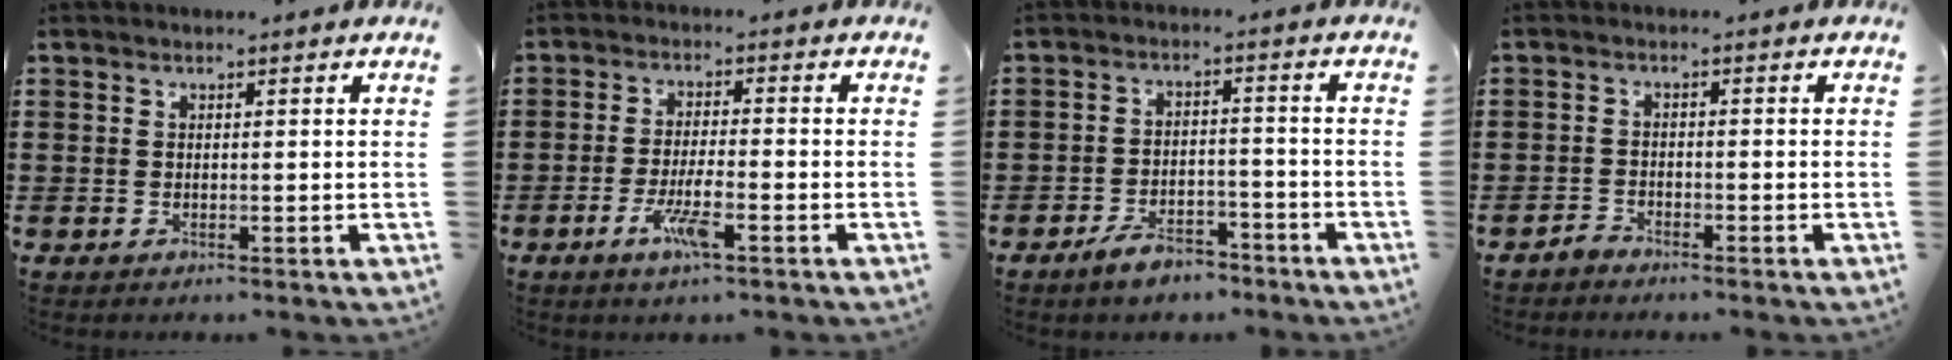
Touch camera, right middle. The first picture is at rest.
{"total": 5.3, "force": [-2.8, 0.9, 4.4], "torque": [-0.091, -0.005, -0.053]}
{"total": 4.6, "force": [-4.1, 1.4, 1.7], "torque": [-0.033, 0.011, -0.081]}
{"total": 1.5, "force": [-1.5, 0.2, 0.0], "torque": [-0.006, 0.002, -0.031]}